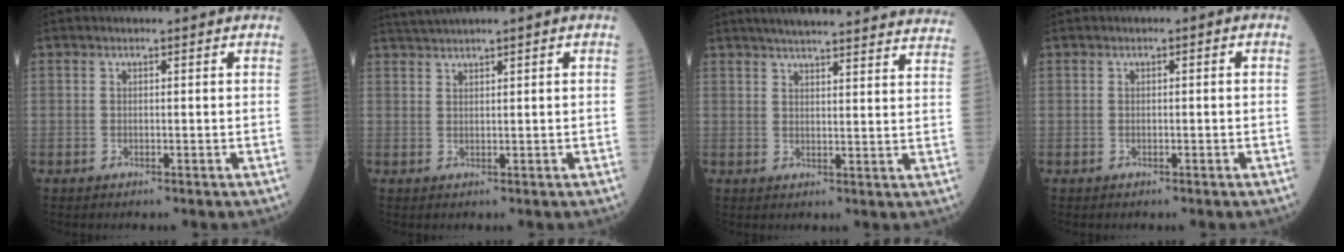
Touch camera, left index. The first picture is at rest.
{"total": 2.6, "force": [2.0, -0.5, 1.4], "torque": [-0.038, 0.015, 0.048]}
{"total": 27.4, "force": [25.5, 2.3, 10.0], "torque": [-0.148, -0.039, 0.298]}
{"total": 0.8, "force": [-0.3, 0.3, 0.6], "torque": [-0.008, 0.008, -0.007]}